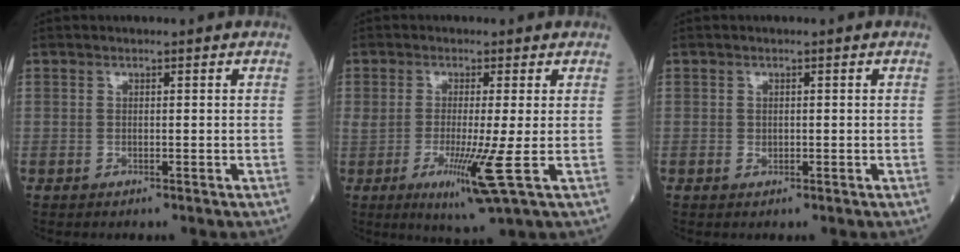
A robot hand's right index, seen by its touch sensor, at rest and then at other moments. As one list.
[{"total": 7.1, "force": [-1.6, -0.9, 6.9], "torque": [-0.123, -0.026, -0.023]}, {"total": 0.6, "force": [-0.1, 0.5, 0.2], "torque": [-0.002, 0.001, -0.001]}]